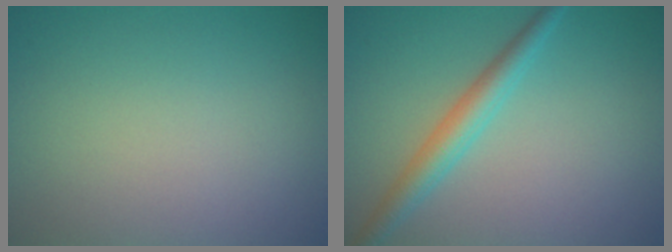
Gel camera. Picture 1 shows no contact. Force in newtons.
{"total": 3.0, "press": 3.0, "slide": 0.1}